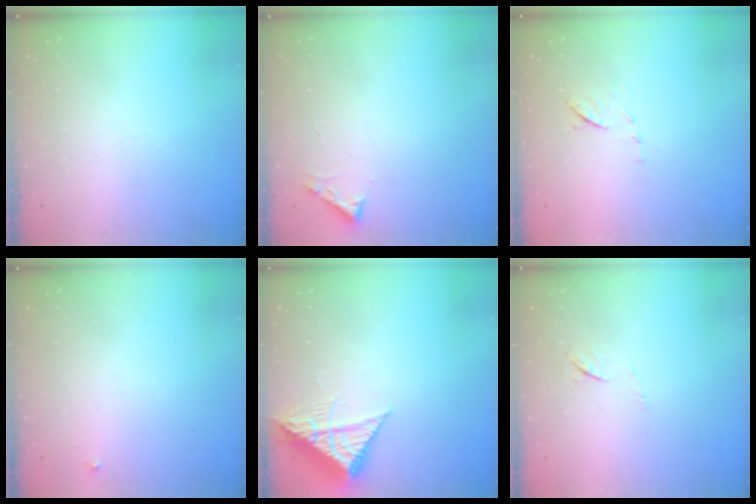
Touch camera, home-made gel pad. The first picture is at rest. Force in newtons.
{"total": 2.7, "press": 2.7, "slide": 0.3}
{"total": 7.1, "press": 6.9, "slide": 1.3}
{"total": 2.1, "press": 2.1, "slide": 0.1}
{"total": 8.8, "press": 8.8, "slide": 1.0}
{"total": 3.1, "press": 3.1, "slide": 0.5}